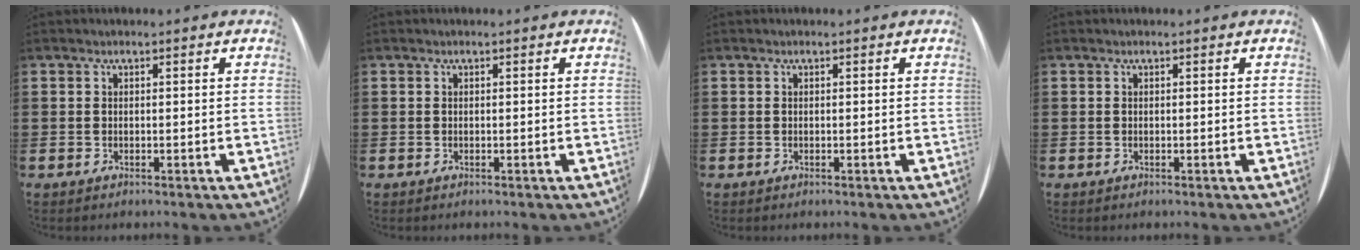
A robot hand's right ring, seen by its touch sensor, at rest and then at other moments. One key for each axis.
{"total": 0.0}
{"total": 0.0}
{"total": 0.0}